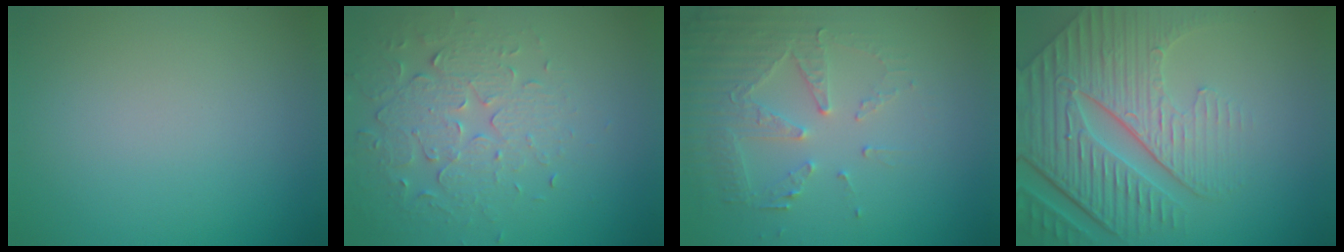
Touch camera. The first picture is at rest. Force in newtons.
{"total": 4.4, "press": 3.5, "slide": 2.7}
{"total": 5.3, "press": 3.7, "slide": 3.8}
{"total": 9.1, "press": 6.2, "slide": 6.6}